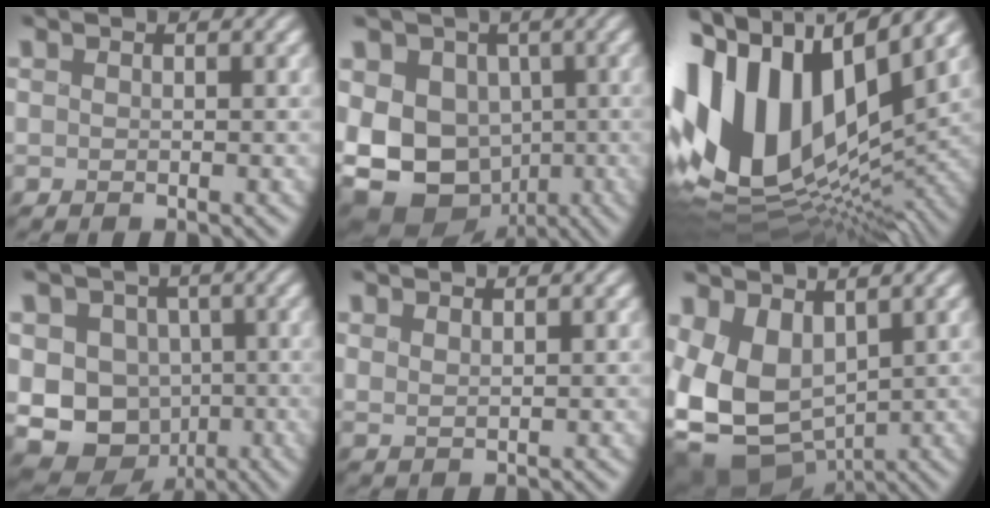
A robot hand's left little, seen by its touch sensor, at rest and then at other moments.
{"total": 12.5, "force": [-3.5, 9.8, 6.9], "torque": [-0.131, -0.017, -0.065]}
{"total": 16.7, "force": [1.8, 9.9, 13.3], "torque": [-0.276, 0.014, 0.025]}
{"total": 13.0, "force": [-3.5, 11.0, 6.1], "torque": [-0.120, -0.022, -0.078]}
{"total": 1.6, "force": [1.1, 0.6, 1.0], "torque": [-0.001, 0.002, 0.006]}
{"total": 9.5, "force": [-0.2, 6.7, 6.8], "torque": [-0.165, -0.026, 0.006]}